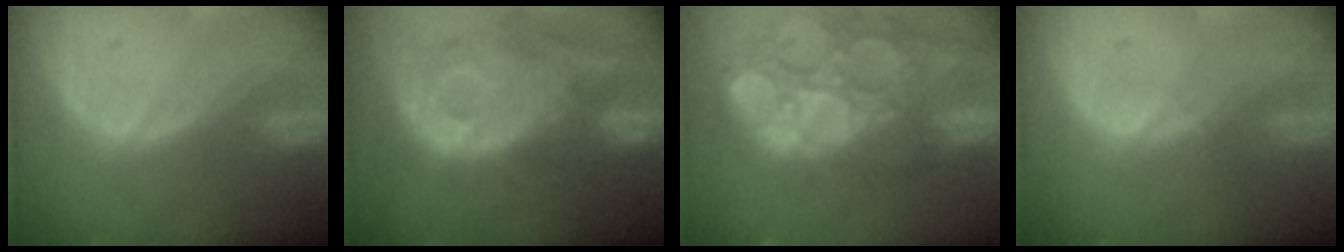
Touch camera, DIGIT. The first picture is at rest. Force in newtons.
{"total": 12.3, "press": 10.9, "slide": 5.6}
{"total": 15.4, "press": 12.6, "slide": 8.7}
{"total": 0.5, "press": 0.5, "slide": 0.2}